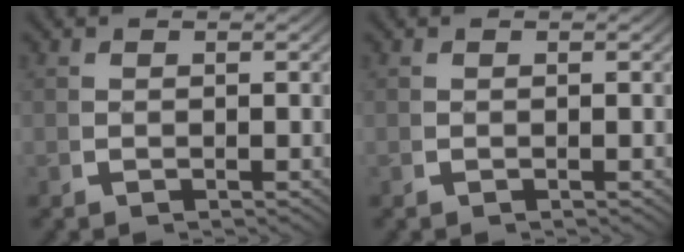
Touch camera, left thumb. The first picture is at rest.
{"total": 0.0}